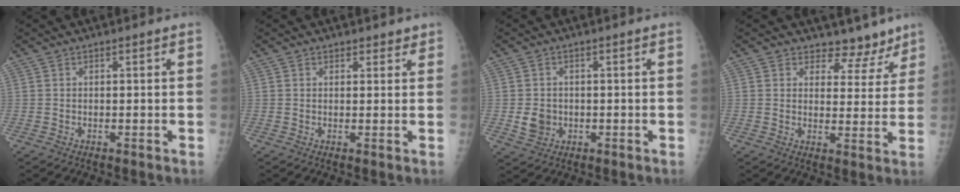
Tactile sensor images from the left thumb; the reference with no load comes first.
{"total": 1.7, "force": [1.3, 1.1, 0.1], "torque": [0.021, -0.006, 0.010]}
{"total": 4.0, "force": [-0.5, 3.5, 1.8], "torque": [-0.017, 0.002, -0.002]}
{"total": 6.9, "force": [5.6, 3.9, 0.4], "torque": [0.031, -0.042, 0.067]}